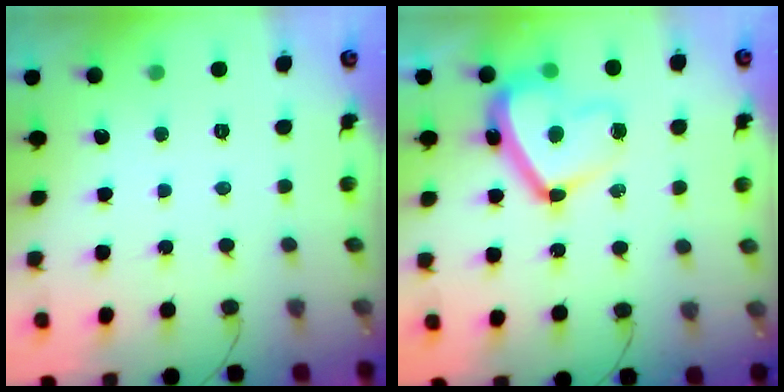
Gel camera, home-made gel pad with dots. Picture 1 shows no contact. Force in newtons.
{"total": 15.2, "press": 15.1, "slide": 1.8}